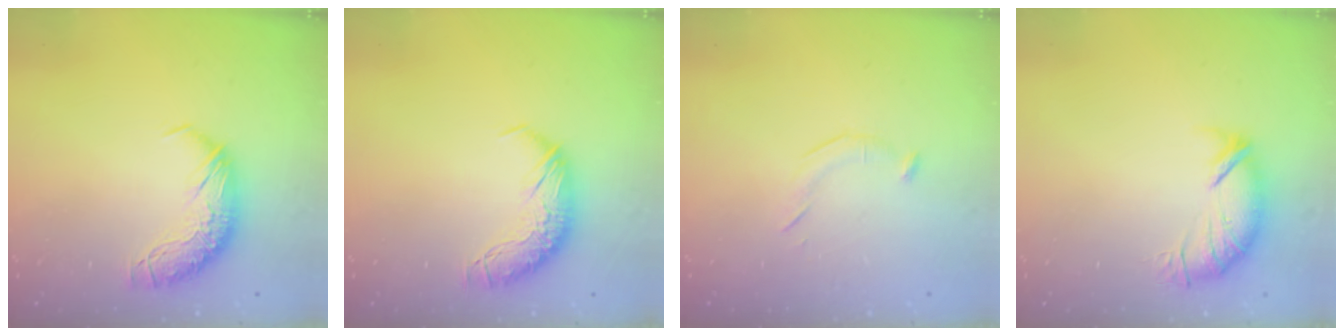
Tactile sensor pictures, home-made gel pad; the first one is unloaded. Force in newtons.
{"total": 0.0}
{"total": 5.4, "press": 5.3, "slide": 1.0}
{"total": 3.8, "press": 3.4, "slide": 1.8}